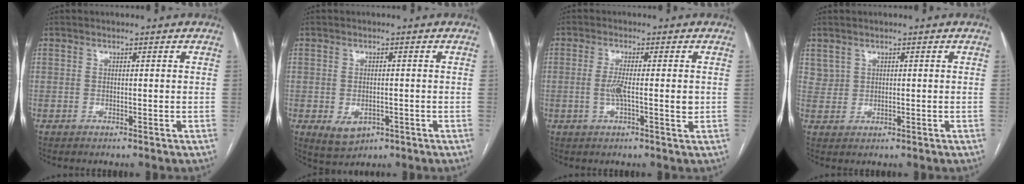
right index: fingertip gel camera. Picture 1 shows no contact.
{"total": 4.2, "force": [-1.4, 3.0, 2.5], "torque": [-0.043, -0.003, -0.008]}
{"total": 4.9, "force": [-0.2, 0.9, 4.8], "torque": [-0.090, -0.002, -0.006]}
{"total": 2.4, "force": [1.6, 1.8, 0.3], "torque": [0.003, 0.005, 0.032]}